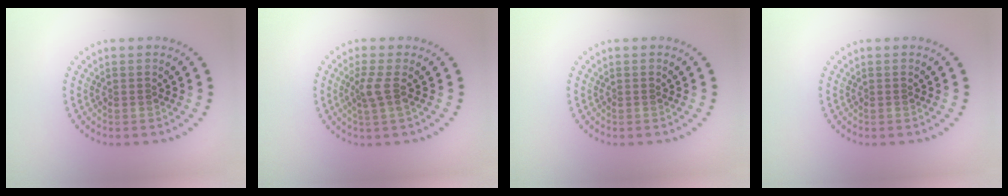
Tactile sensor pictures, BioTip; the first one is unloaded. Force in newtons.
{"total": 2.0, "press": 1.5, "slide": 1.3}
{"total": 0.0}
{"total": 0.0}